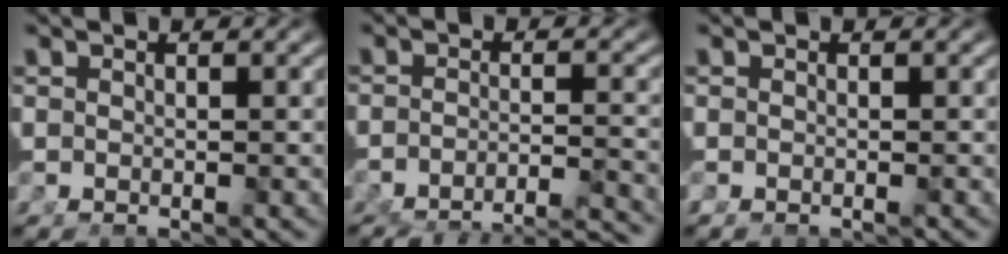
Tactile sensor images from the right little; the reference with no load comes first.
{"total": 10.9, "force": [-9.7, 4.0, 2.9], "torque": [-0.037, -0.035, -0.142]}
{"total": 0.9, "force": [-0.7, 0.5, 0.3], "torque": [-0.008, -0.001, -0.012]}